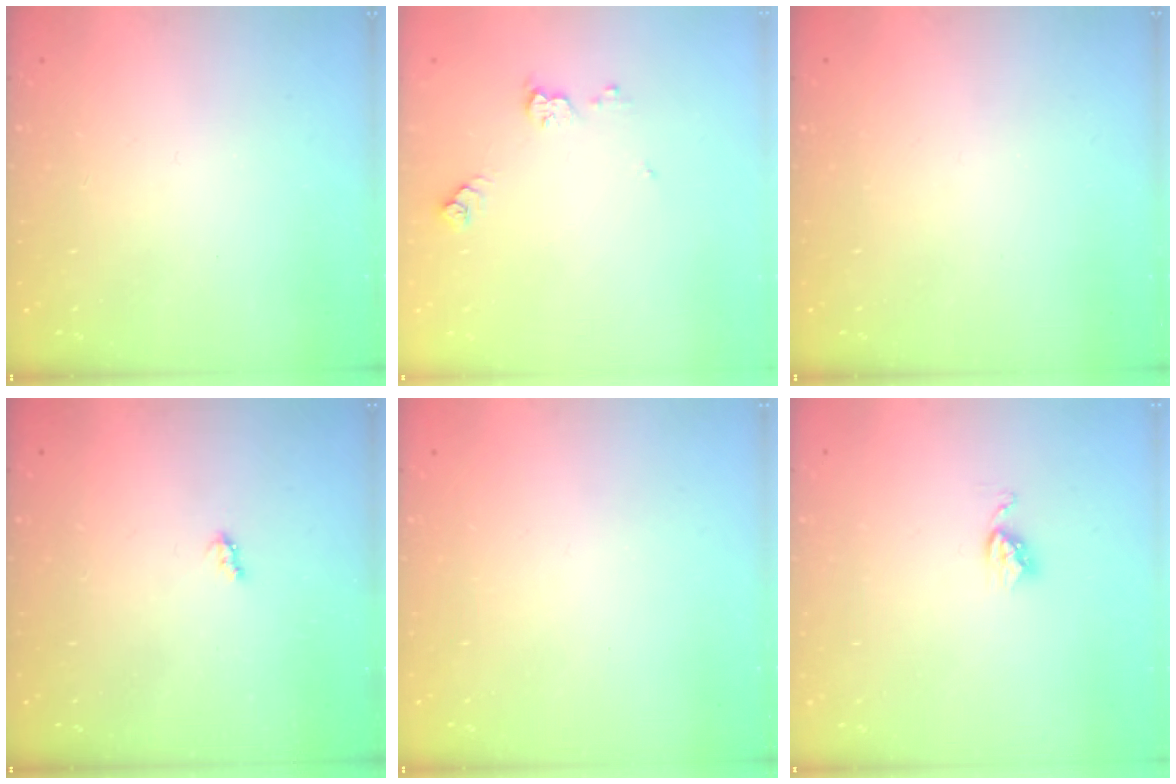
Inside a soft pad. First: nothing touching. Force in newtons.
{"total": 6.8, "press": 6.8, "slide": 0.5}
{"total": 0.0}
{"total": 2.6, "press": 2.6, "slide": 0.4}
{"total": 0.0}
{"total": 3.7, "press": 3.7, "slide": 0.5}